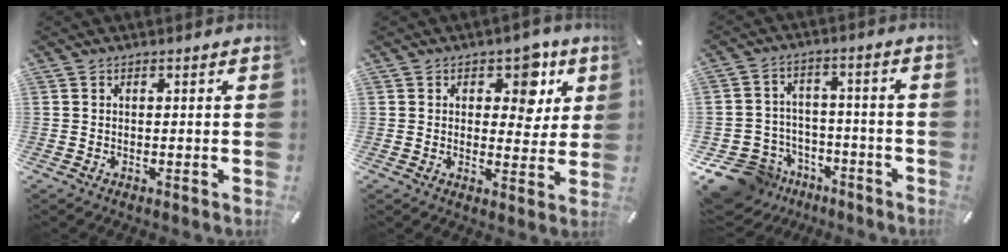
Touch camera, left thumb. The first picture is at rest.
{"total": 8.6, "force": [4.2, 5.6, 5.1], "torque": [-0.045, -0.020, 0.062]}
{"total": 11.1, "force": [-7.2, 8.2, 2.2], "torque": [-0.052, 0.046, -0.122]}